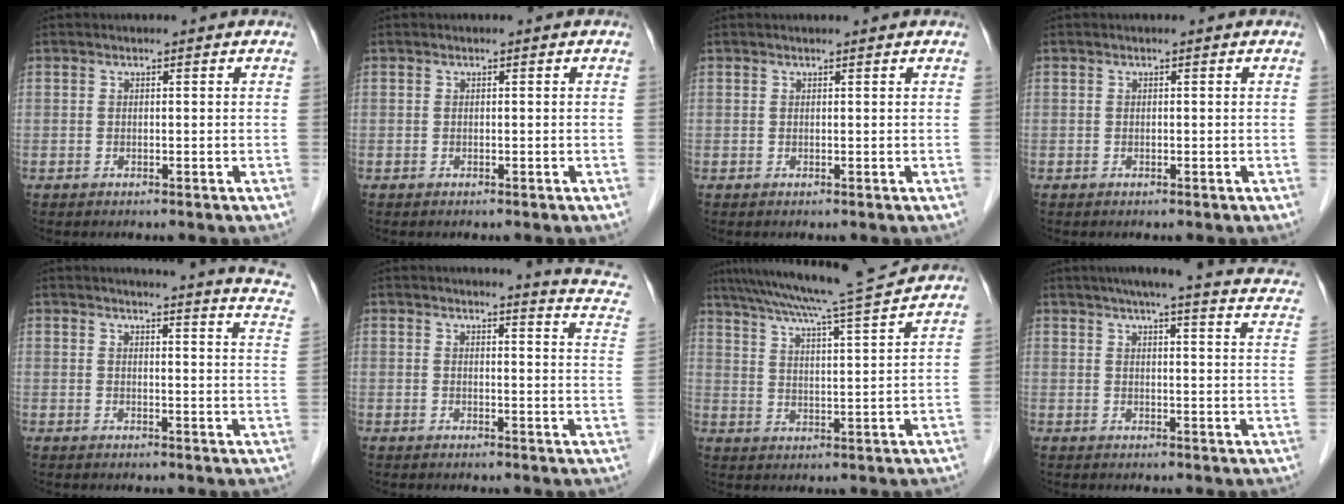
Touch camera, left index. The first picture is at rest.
{"total": 0.0}
{"total": 1.6, "force": [1.5, 0.0, 0.5], "torque": [-0.008, 0.012, 0.022]}
{"total": 0.0}
{"total": 15.3, "force": [13.4, 0.7, 7.2], "torque": [-0.088, -0.047, 0.130]}
{"total": 7.7, "force": [6.8, 0.2, 3.6], "torque": [-0.045, -0.035, 0.051]}
{"total": 14.6, "force": [13.1, -1.7, 6.2], "torque": [-0.115, -0.005, 0.192]}
{"total": 21.3, "force": [18.0, 2.0, 11.3], "torque": [-0.151, -0.003, 0.200]}